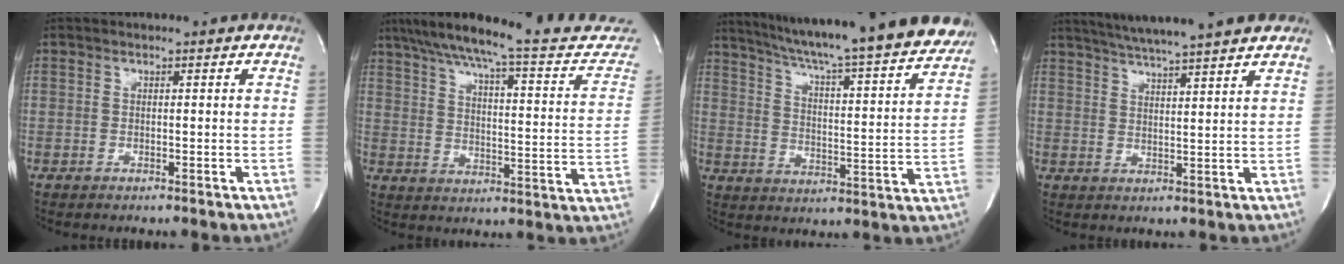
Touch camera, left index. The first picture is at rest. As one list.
[{"total": 26.1, "force": [23.2, 2.5, 11.7], "torque": [-0.174, -0.041, 0.298]}, {"total": 27.8, "force": [25.0, 1.4, 12.2], "torque": [-0.193, -0.057, 0.323]}, {"total": 15.8, "force": [13.7, 0.2, 7.9], "torque": [-0.132, 0.025, 0.187]}]